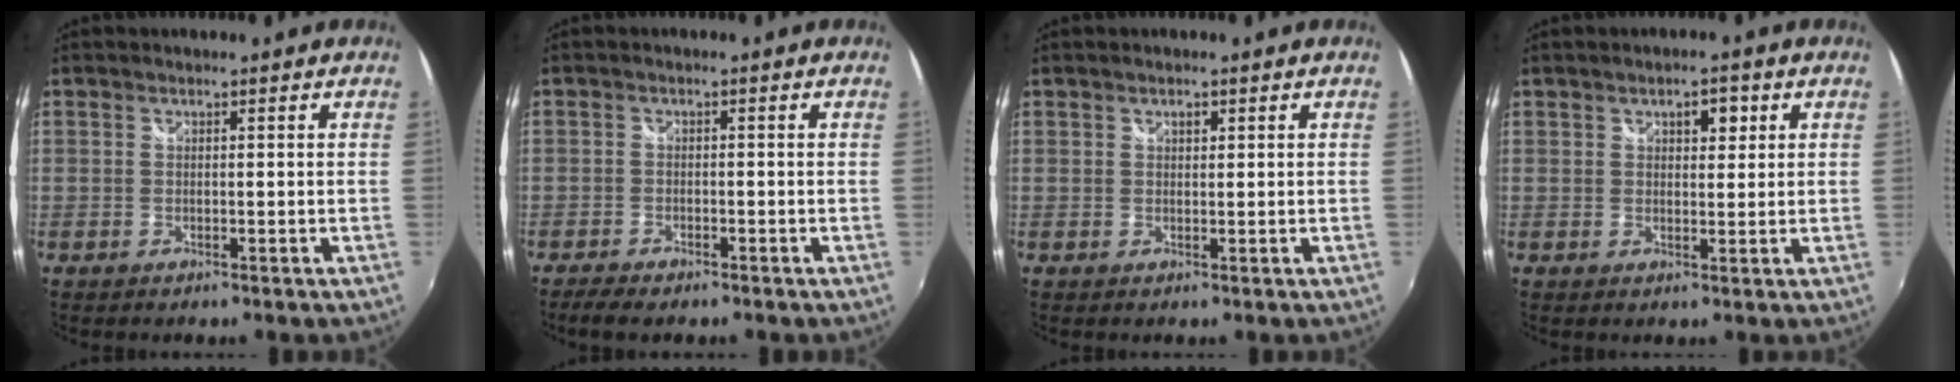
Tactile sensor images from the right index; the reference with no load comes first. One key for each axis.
{"total": 4.0, "fx": -3.3, "fy": 1.2, "fz": 1.9, "tx": -0.053, "ty": -0.014, "tz": -0.060}
{"total": 1.0, "fx": 0.5, "fy": 0.6, "fz": 0.5, "tx": -0.006, "ty": 0.002, "tz": 0.008}
{"total": 3.1, "fx": 1.4, "fy": 1.8, "fz": 2.2, "tx": -0.027, "ty": 0.008, "tz": 0.021}